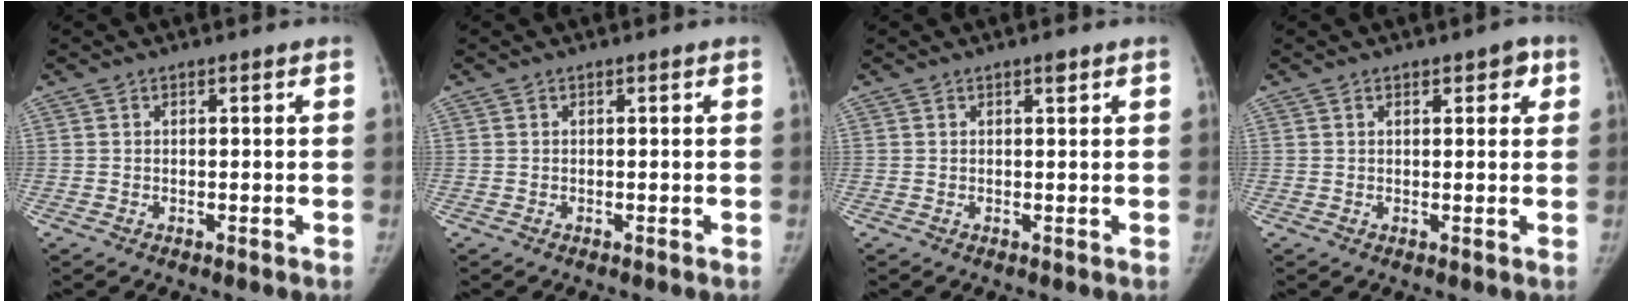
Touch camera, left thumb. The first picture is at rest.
{"total": 0.0}
{"total": 1.2, "force": [0.7, 0.4, 0.8], "torque": [-0.008, -0.002, 0.010]}
{"total": 3.6, "force": [1.6, 1.9, 2.6], "torque": [-0.011, -0.002, 0.014]}